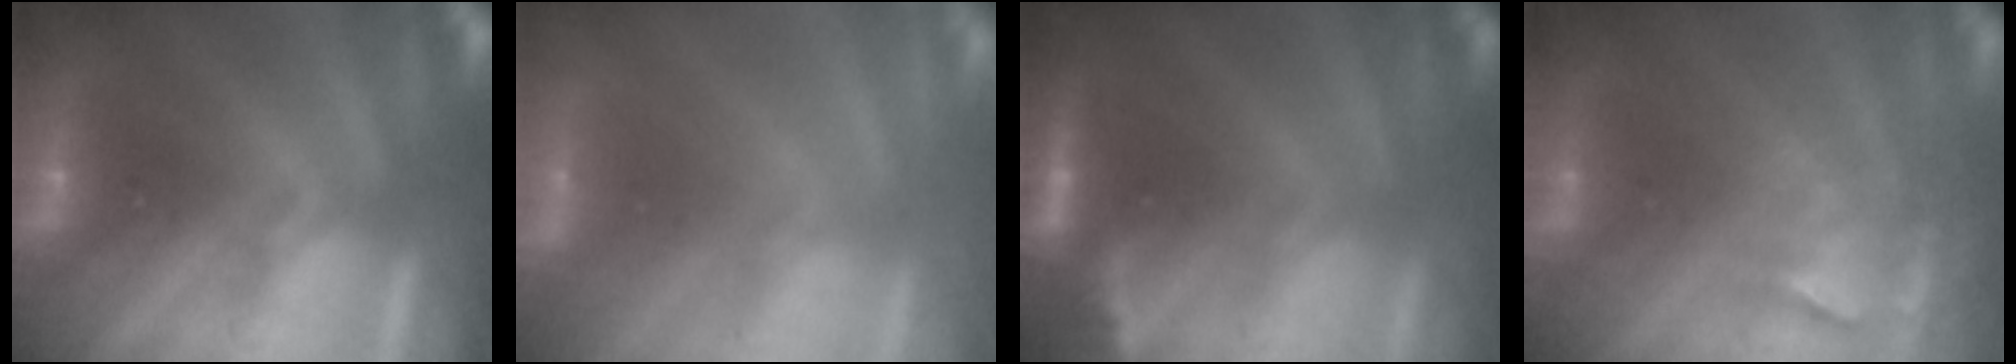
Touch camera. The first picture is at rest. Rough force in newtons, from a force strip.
{"total": 3.5}
{"total": 2.3}
{"total": 4.4}